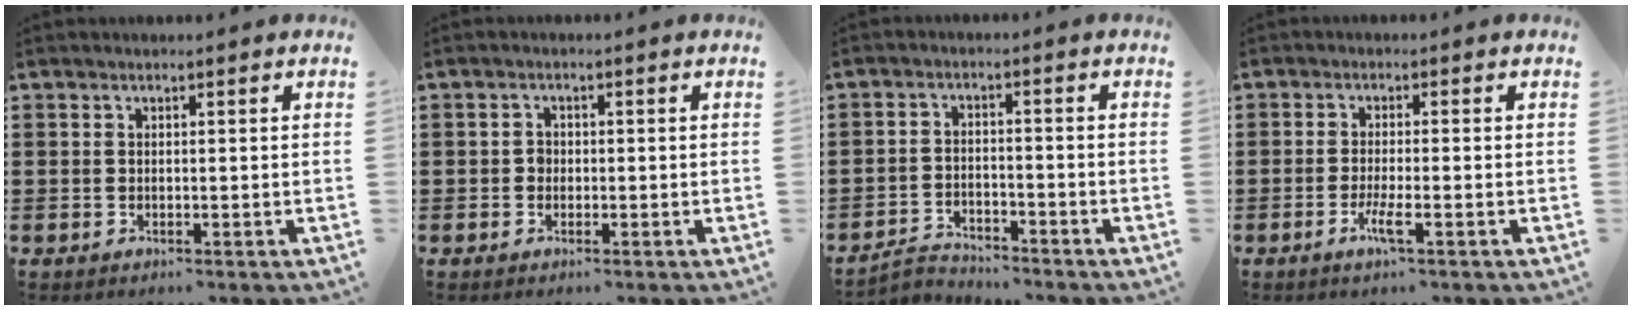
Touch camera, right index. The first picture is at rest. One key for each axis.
{"total": 1.2, "fx": -0.3, "fy": 1.0, "fz": 0.6, "tx": -0.014, "ty": 0.003, "tz": -0.006}
{"total": 2.9, "fx": -2.8, "fy": 0.8, "fz": 0.2, "tx": -0.019, "ty": 0.000, "tz": -0.062}
{"total": 3.7, "fx": -1.7, "fy": 0.3, "fz": 3.3, "tx": -0.069, "ty": -0.012, "tz": -0.034}